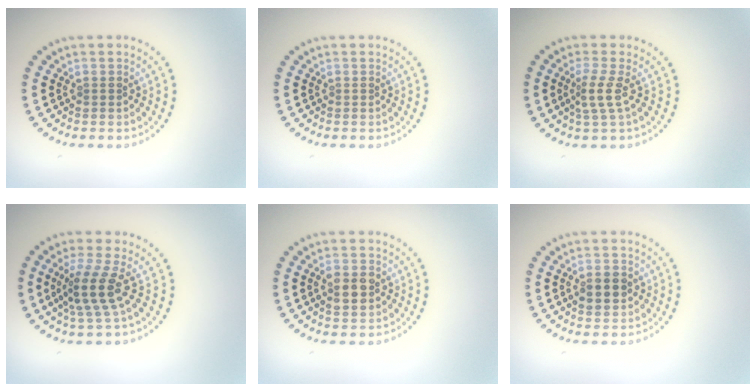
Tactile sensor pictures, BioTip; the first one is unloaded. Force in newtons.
{"total": 0.0}
{"total": 2.3, "press": 1.6, "slide": 1.7}
{"total": 3.8, "press": 2.8, "slide": 2.6}
{"total": 2.7, "press": 2.7, "slide": 0.1}
{"total": 2.6, "press": 2.6, "slide": 0.1}